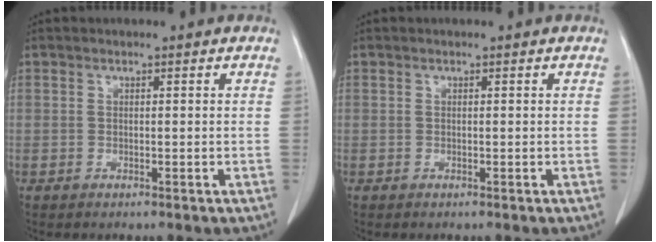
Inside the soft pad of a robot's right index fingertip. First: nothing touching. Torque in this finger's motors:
{"motor_torque": [0.00, 0.00, 0.00, 0.01]}